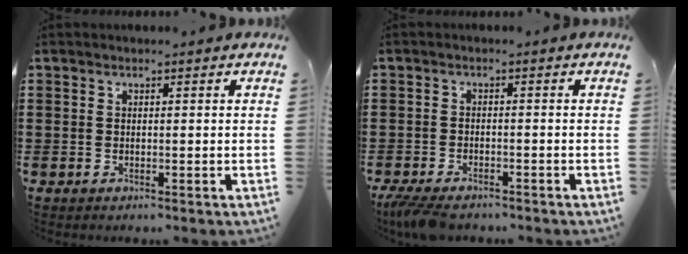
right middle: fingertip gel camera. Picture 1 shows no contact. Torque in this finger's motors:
{"motor_torque": [1.00, -0.43, 0.58, 0.14]}